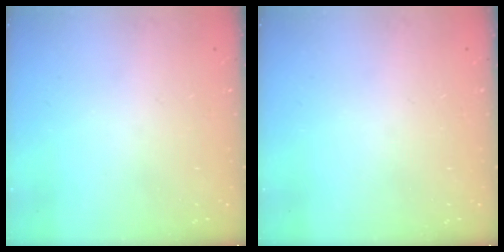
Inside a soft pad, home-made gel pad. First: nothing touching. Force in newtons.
{"total": 0.0}